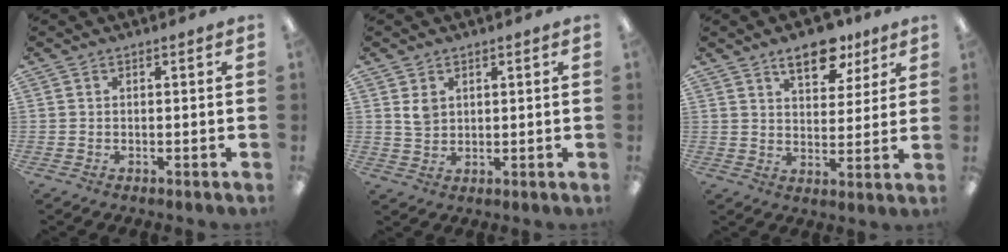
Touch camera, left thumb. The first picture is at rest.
{"total": 3.5, "force": [1.6, 2.7, 1.5], "torque": [-0.019, -0.003, 0.027]}
{"total": 10.6, "force": [7.2, 5.2, 5.8], "torque": [-0.068, -0.032, 0.122]}